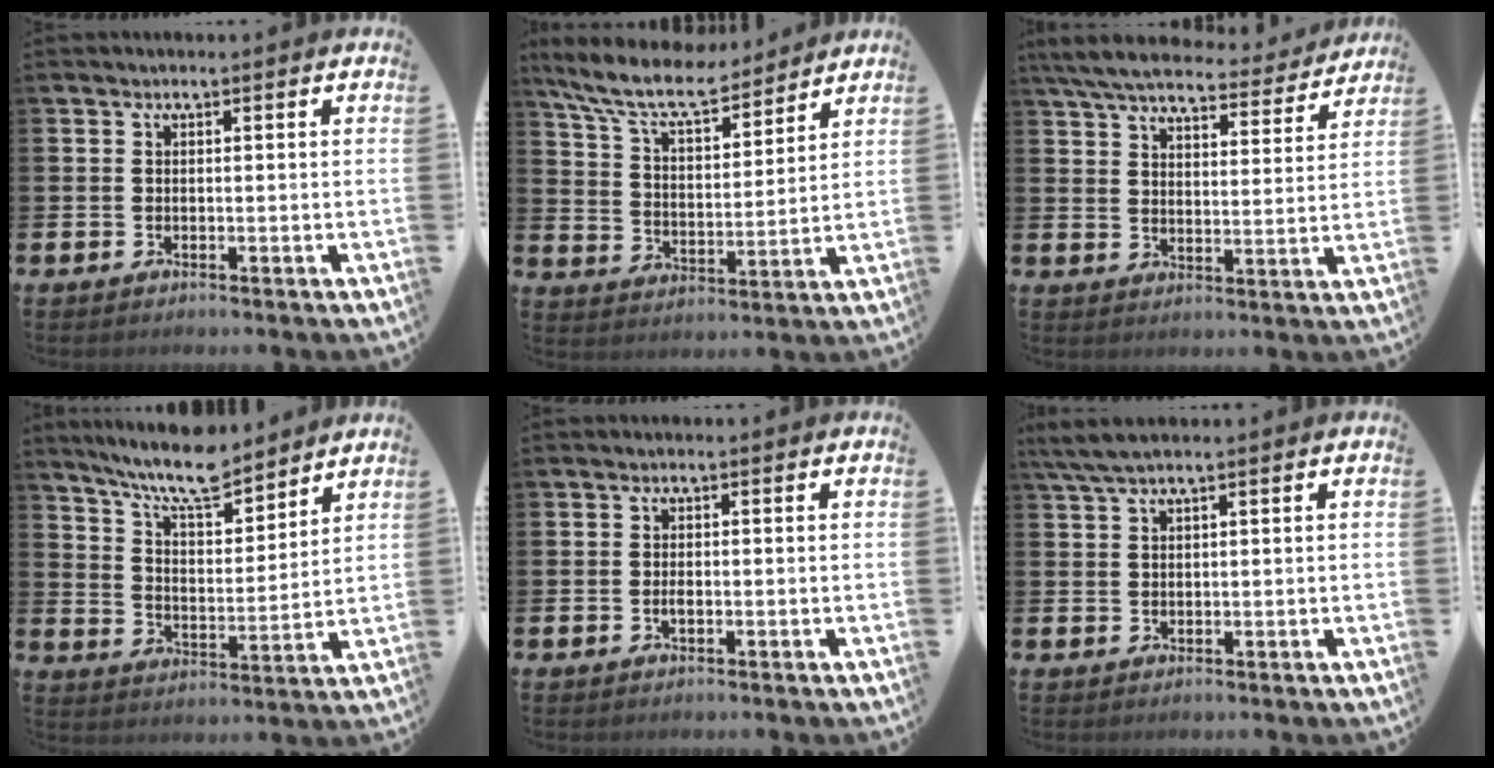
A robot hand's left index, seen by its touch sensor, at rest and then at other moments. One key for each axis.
{"total": 9.4, "fx": 8.4, "fy": 2.3, "fz": 3.6, "tx": -0.111, "ty": -0.043, "tz": 0.150}
{"total": 7.0, "fx": 6.4, "fy": 1.5, "fz": 2.3, "tx": -0.070, "ty": -0.037, "tz": 0.111}
{"total": 9.4, "fx": 8.6, "fy": 1.7, "fz": 3.4, "tx": -0.085, "ty": -0.053, "tz": 0.155}
{"total": 0.9, "fx": -0.3, "fy": 0.4, "fz": 0.8, "tx": -0.023, "ty": 0.002, "tz": -0.004}
{"total": 2.9, "fx": 2.2, "fy": 0.3, "fz": 1.9, "tx": -0.049, "ty": 0.005, "tz": 0.042}